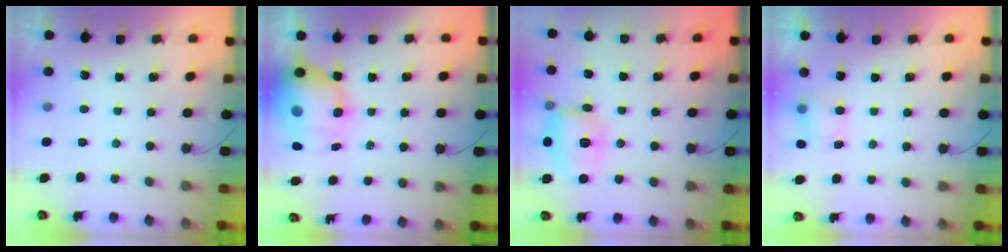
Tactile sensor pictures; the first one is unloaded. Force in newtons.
{"total": 14.3, "press": 13.9, "slide": 3.3}
{"total": 12.9, "press": 12.7, "slide": 1.8}
{"total": 4.3, "press": 4.2, "slide": 0.7}